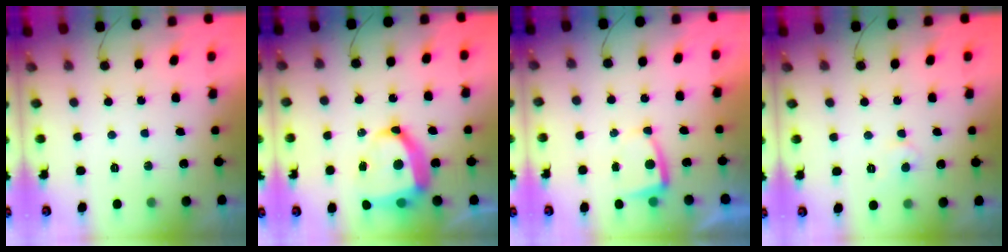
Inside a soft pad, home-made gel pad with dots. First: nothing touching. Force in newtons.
{"total": 13.8, "press": 13.7, "slide": 2.0}
{"total": 2.9, "press": 2.9, "slide": 0.4}
{"total": 4.5, "press": 4.5, "slide": 0.5}